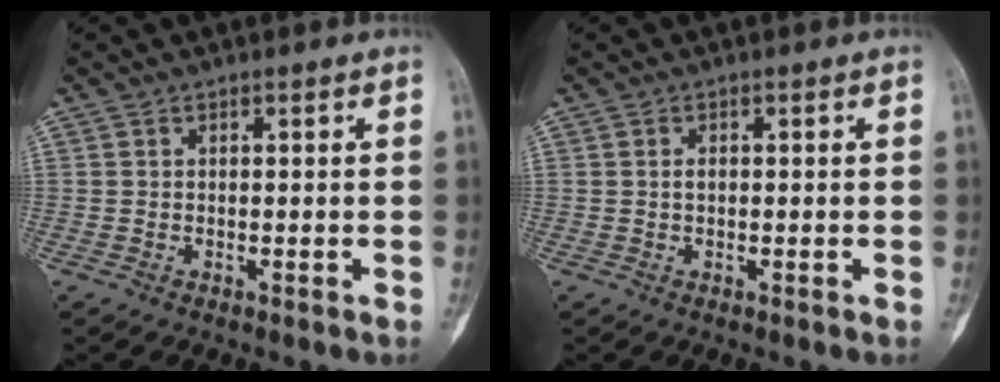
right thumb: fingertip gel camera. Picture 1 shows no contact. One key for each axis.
{"total": 1.0, "fx": 0.0, "fy": 0.6, "fz": 0.8, "tx": -0.011, "ty": 0.002, "tz": -0.001}